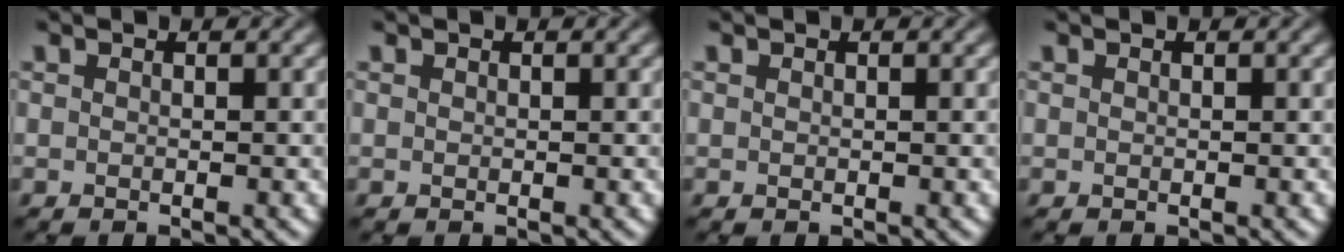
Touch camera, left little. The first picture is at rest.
{"total": 0.0}
{"total": 0.0}
{"total": 0.0}